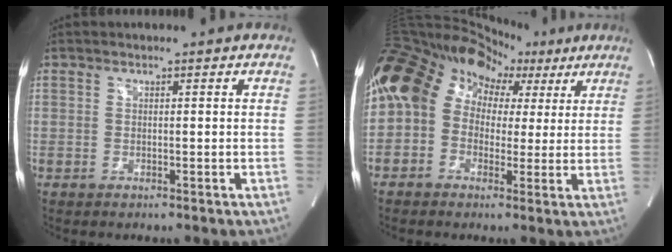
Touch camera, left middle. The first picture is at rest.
{"total": 20.0, "force": [7.1, 15.4, 10.6], "torque": [-0.242, 0.120, 0.123]}